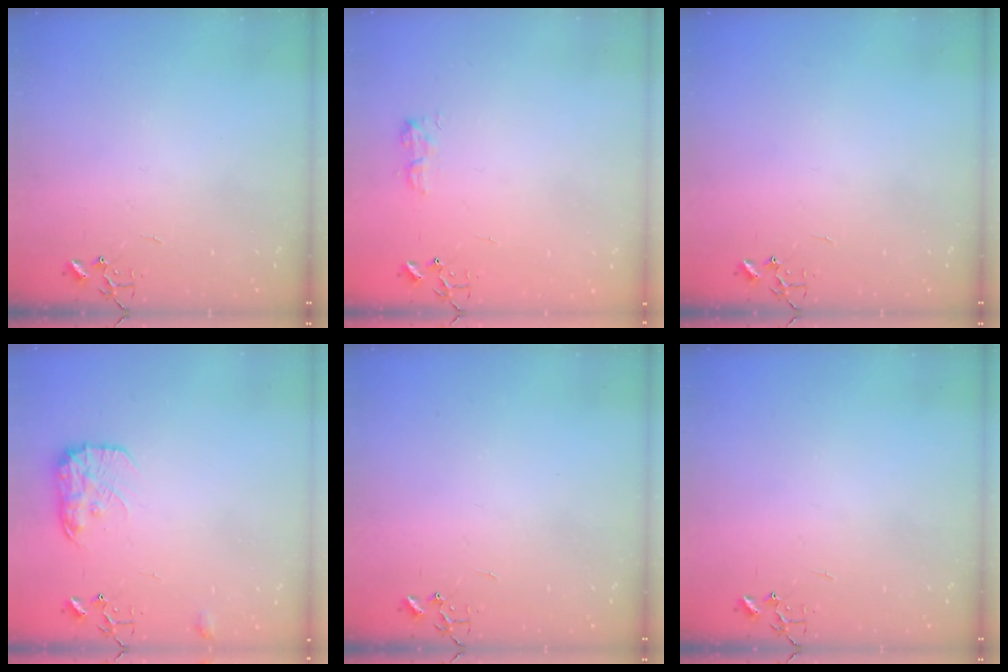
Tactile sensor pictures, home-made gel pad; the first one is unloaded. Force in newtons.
{"total": 8.8, "press": 8.7, "slide": 0.4}
{"total": 0.0}
{"total": 12.0, "press": 12.0, "slide": 0.6}
{"total": 0.0}
{"total": 0.0}